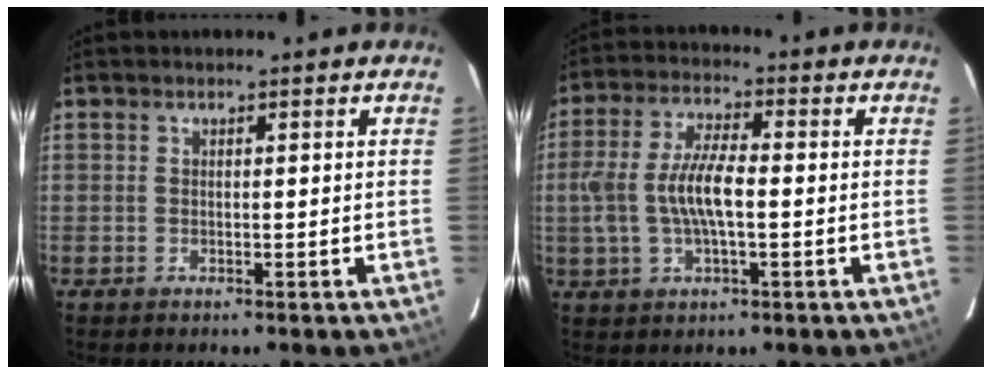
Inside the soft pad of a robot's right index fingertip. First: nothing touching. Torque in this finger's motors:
{"motor_torque": [1.32, -0.34, 0.57, 0.18]}